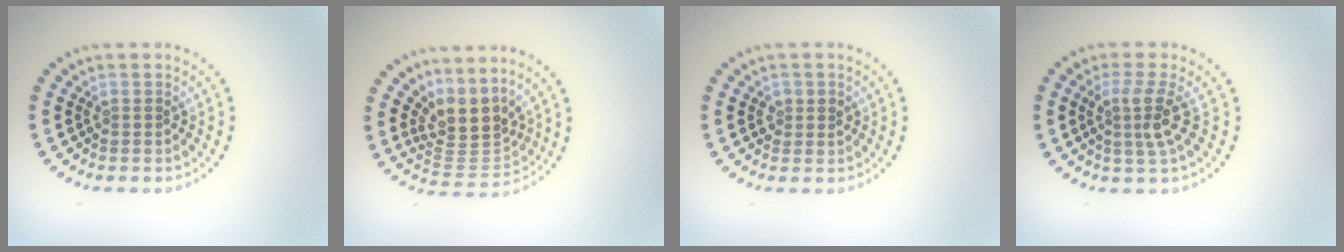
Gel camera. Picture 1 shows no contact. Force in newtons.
{"total": 4.0, "press": 2.6, "slide": 3.0}
{"total": 1.5, "press": 1.4, "slide": 0.3}
{"total": 2.9, "press": 2.2, "slide": 1.9}